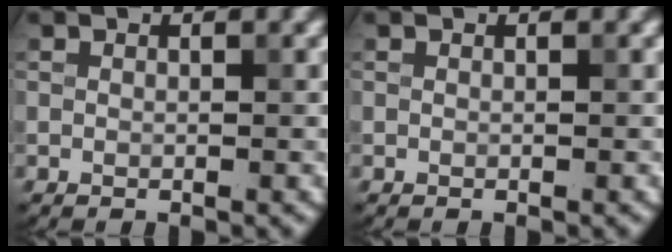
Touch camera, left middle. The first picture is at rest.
{"total": 0.0}